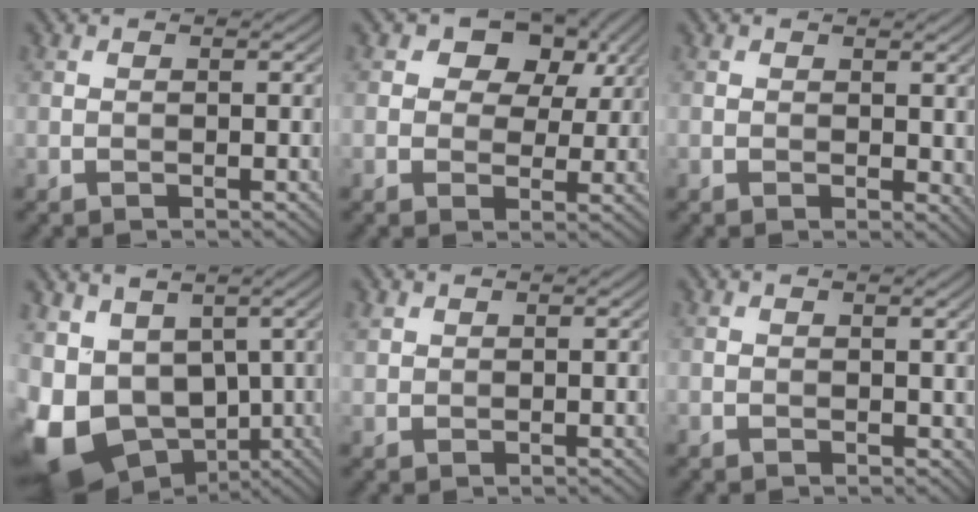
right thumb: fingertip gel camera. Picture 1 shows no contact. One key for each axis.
{"total": 9.2, "fx": 4.2, "fy": 6.3, "fz": 5.1, "tx": -0.094, "ty": 0.018, "tz": 0.056}
{"total": 2.0, "fx": 0.8, "fy": 1.3, "fz": 1.3, "tx": -0.016, "ty": -0.005, "tz": 0.014}
{"total": 12.8, "fx": -1.7, "fy": 9.9, "fz": 7.9, "tx": -0.200, "ty": -0.021, "tz": -0.008}
{"total": 1.4, "fx": 1.0, "fy": 0.9, "fz": 0.4, "tx": -0.014, "ty": 0.003, "tz": 0.026}
{"total": 0.9, "fx": 0.5, "fy": 0.7, "fz": 0.2, "tx": -0.006, "ty": -0.003, "tz": 0.011}